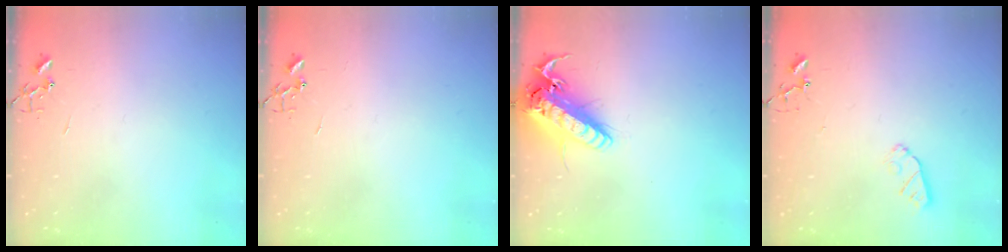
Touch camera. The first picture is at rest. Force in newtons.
{"total": 0.0}
{"total": 19.1, "press": 18.8, "slide": 3.3}
{"total": 4.9, "press": 4.8, "slide": 0.6}